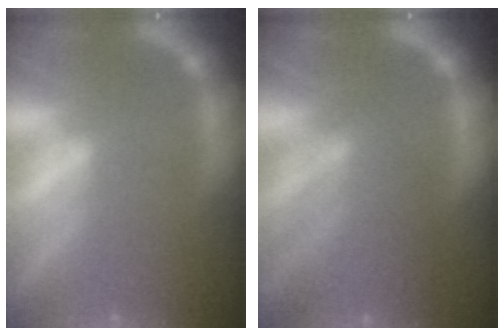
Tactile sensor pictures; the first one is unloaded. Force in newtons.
{"total": 5.5}